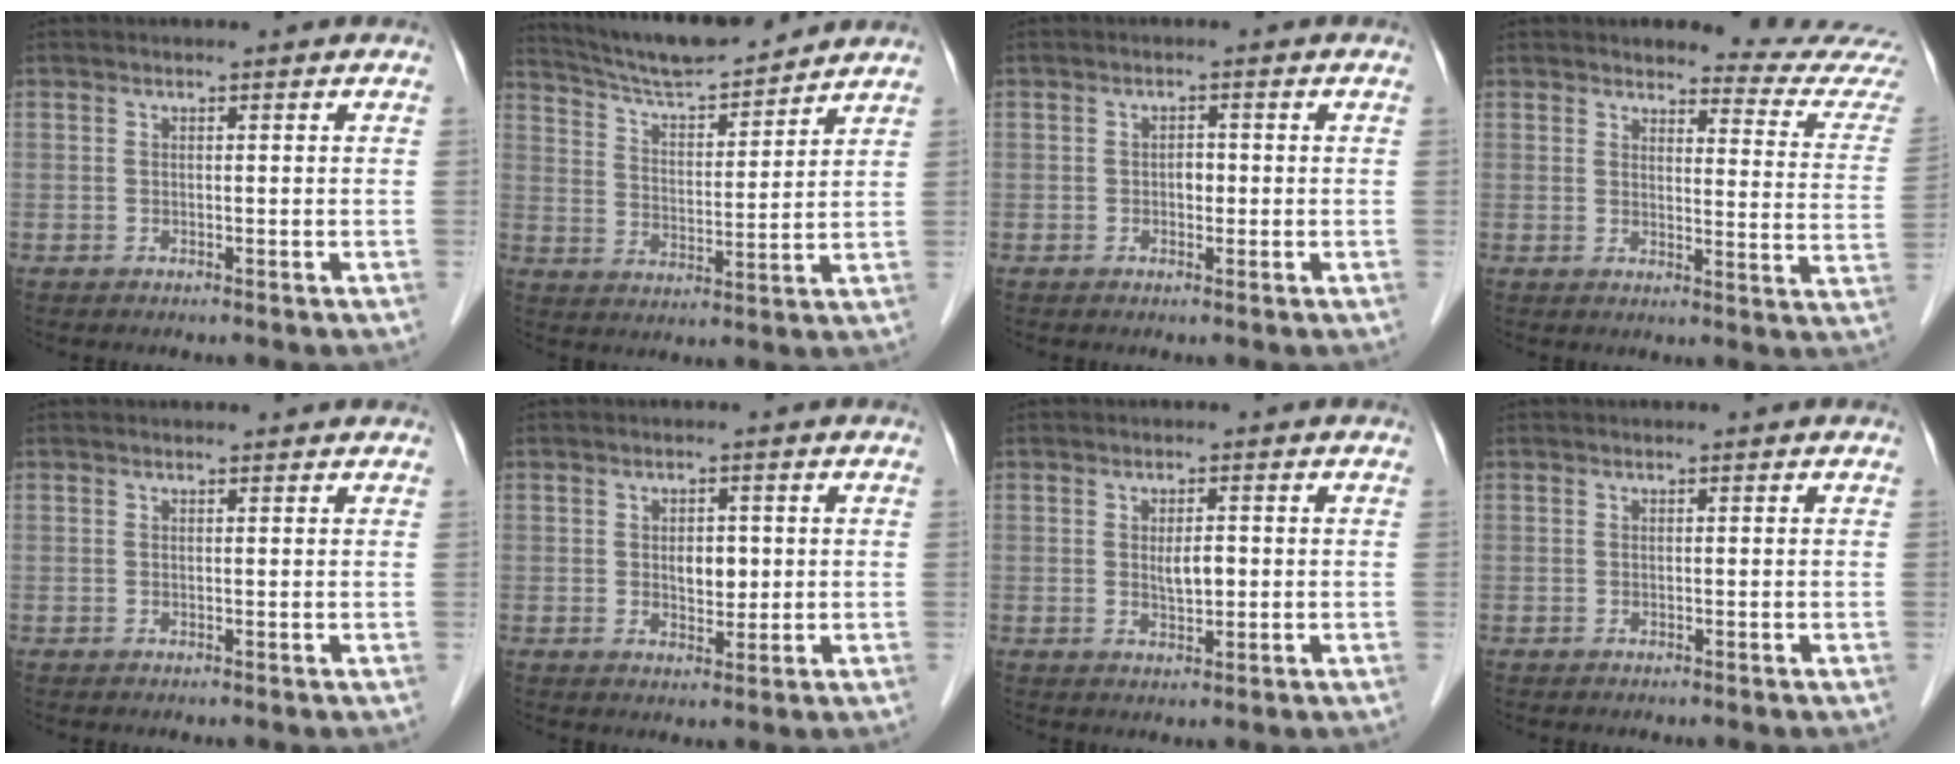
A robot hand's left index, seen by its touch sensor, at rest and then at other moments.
{"total": 12.7, "force": [12.0, 0.7, 4.1], "torque": [-0.079, 0.008, 0.203]}
{"total": 1.5, "force": [-0.4, 1.0, 1.1], "torque": [-0.014, 0.000, -0.008]}
{"total": 10.3, "force": [10.3, -0.5, 0.8], "torque": [-0.001, -0.093, 0.099]}
{"total": 1.6, "force": [1.5, 0.3, 0.3], "torque": [-0.013, 0.008, 0.015]}
{"total": 3.0, "force": [0.1, 1.9, 2.3], "torque": [-0.036, -0.004, 0.005]}
{"total": 2.6, "force": [-0.1, 0.9, 2.4], "torque": [-0.043, -0.006, 0.000]}
{"total": 0.0}